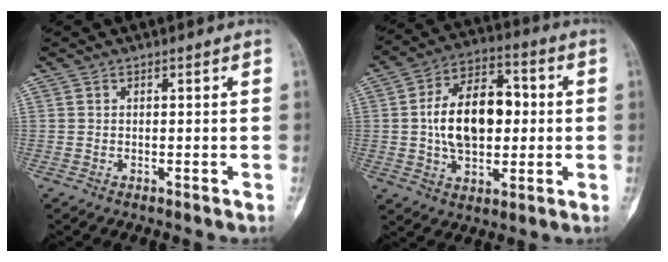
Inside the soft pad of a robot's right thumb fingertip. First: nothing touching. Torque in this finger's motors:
{"motor_torque": [1.02, 2.92, 0.86, -0.63, 0.37]}